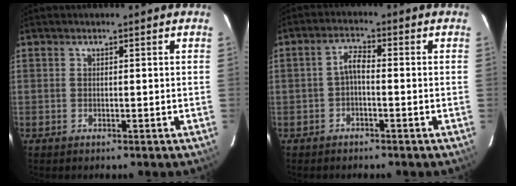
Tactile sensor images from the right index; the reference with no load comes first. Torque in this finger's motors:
{"motor_torque": [0.35, -0.21, 0.17, 0.06]}